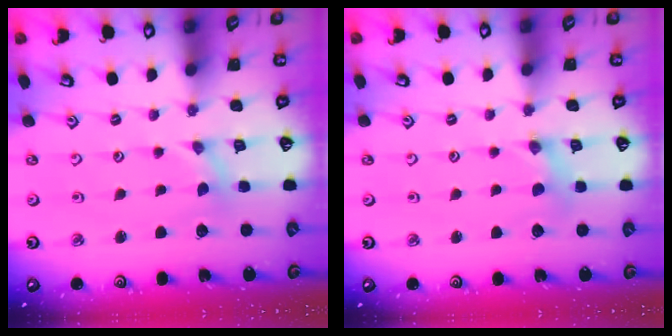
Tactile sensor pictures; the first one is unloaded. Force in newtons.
{"total": 1.5, "press": 1.5, "slide": 0.0}